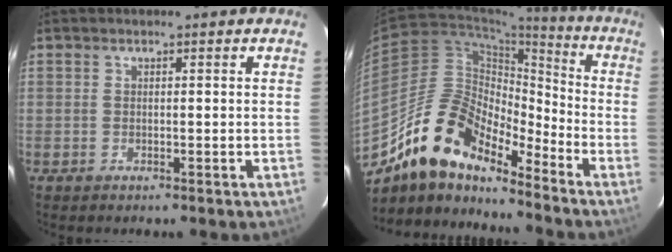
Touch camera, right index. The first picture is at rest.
{"total": 16.6, "force": [-13.1, 5.9, 8.2], "torque": [-0.149, 0.003, -0.256]}